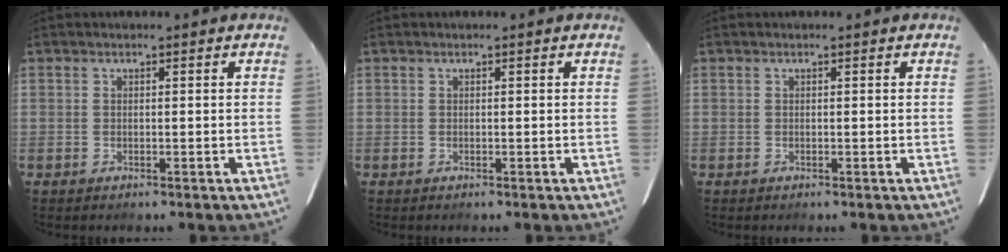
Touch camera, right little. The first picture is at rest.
{"total": 0.0}
{"total": 0.0}